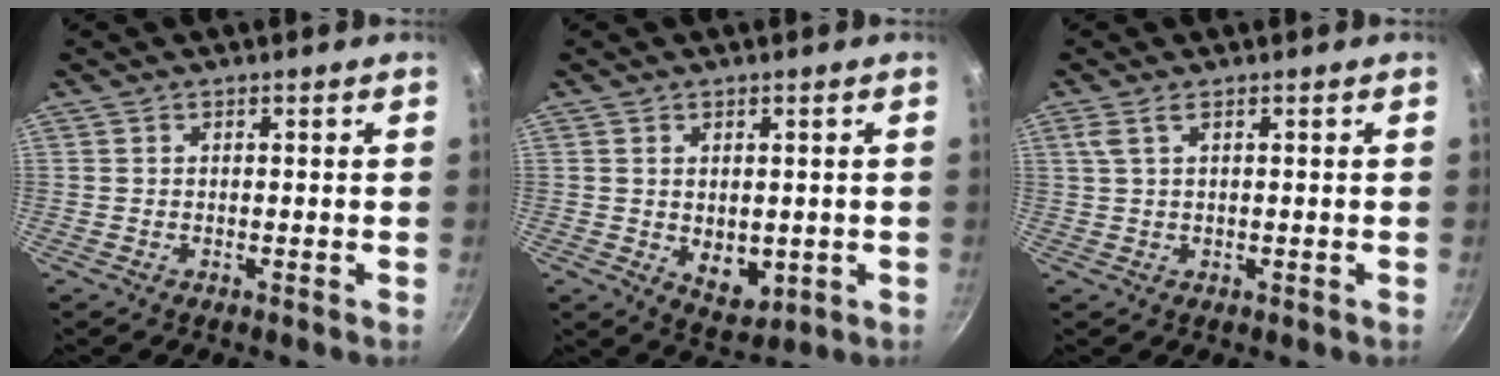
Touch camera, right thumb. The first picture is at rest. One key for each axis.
{"total": 6.4, "fx": -0.4, "fy": 4.2, "fz": 4.7, "tx": -0.058, "ty": -0.015, "tz": 0.006}
{"total": 2.4, "fx": 0.7, "fy": 0.6, "fz": 2.2, "tx": -0.045, "ty": 0.002, "tz": 0.015}